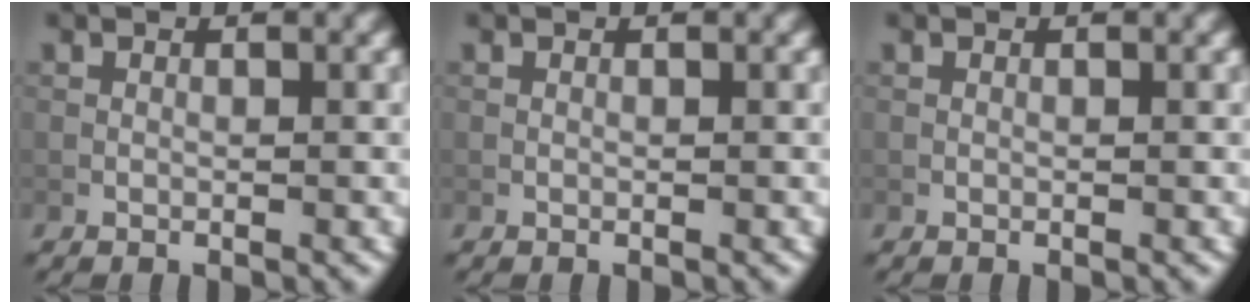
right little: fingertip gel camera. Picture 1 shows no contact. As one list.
[{"total": 0.0}, {"total": 0.0}]